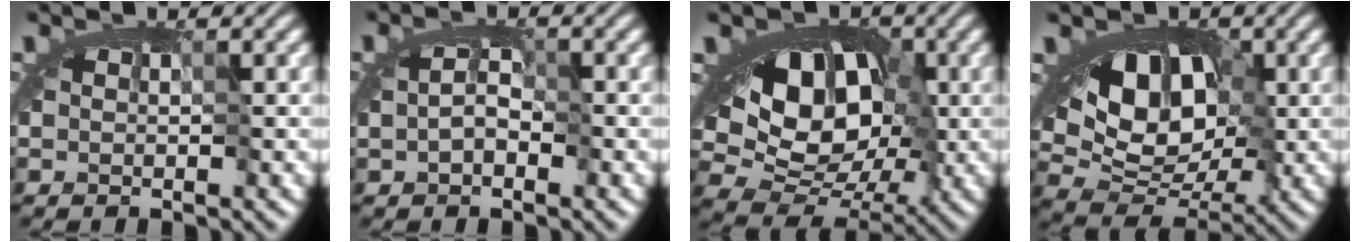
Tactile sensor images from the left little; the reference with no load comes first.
{"total": 1.8, "force": [-1.2, 1.2, 0.7], "torque": [-0.005, 0.002, -0.018]}
{"total": 10.6, "force": [1.6, 7.9, 6.9], "torque": [-0.097, 0.028, 0.012]}
{"total": 8.6, "force": [1.2, 6.0, 6.0], "torque": [-0.084, 0.005, 0.020]}